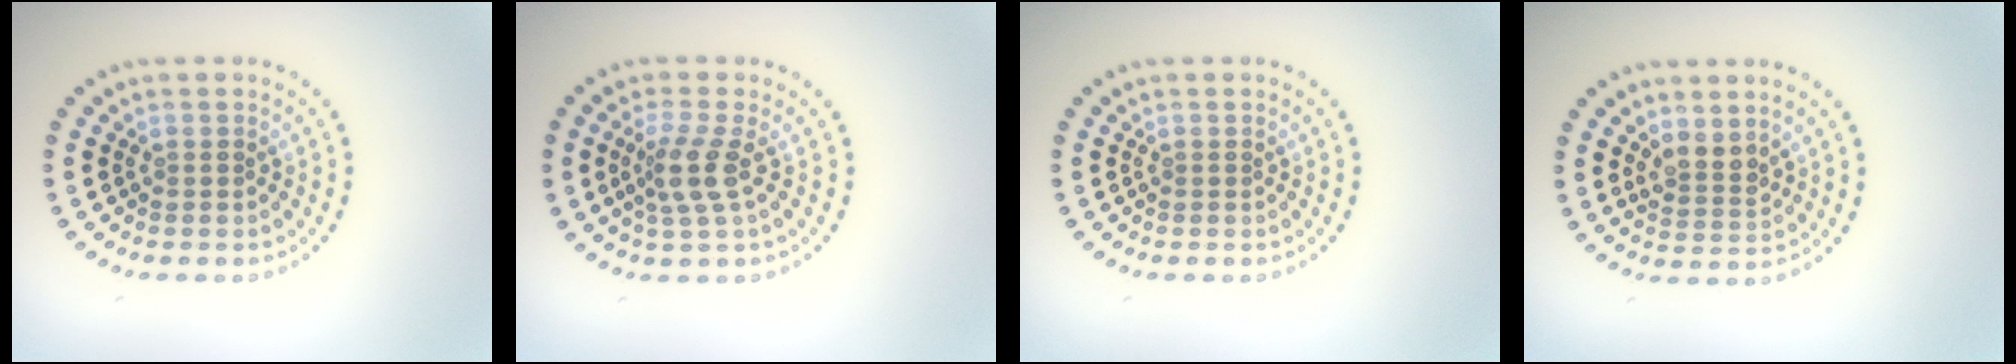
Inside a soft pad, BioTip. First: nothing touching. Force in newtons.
{"total": 2.7, "press": 2.1, "slide": 1.7}
{"total": 0.0}
{"total": 2.0, "press": 1.7, "slide": 1.2}